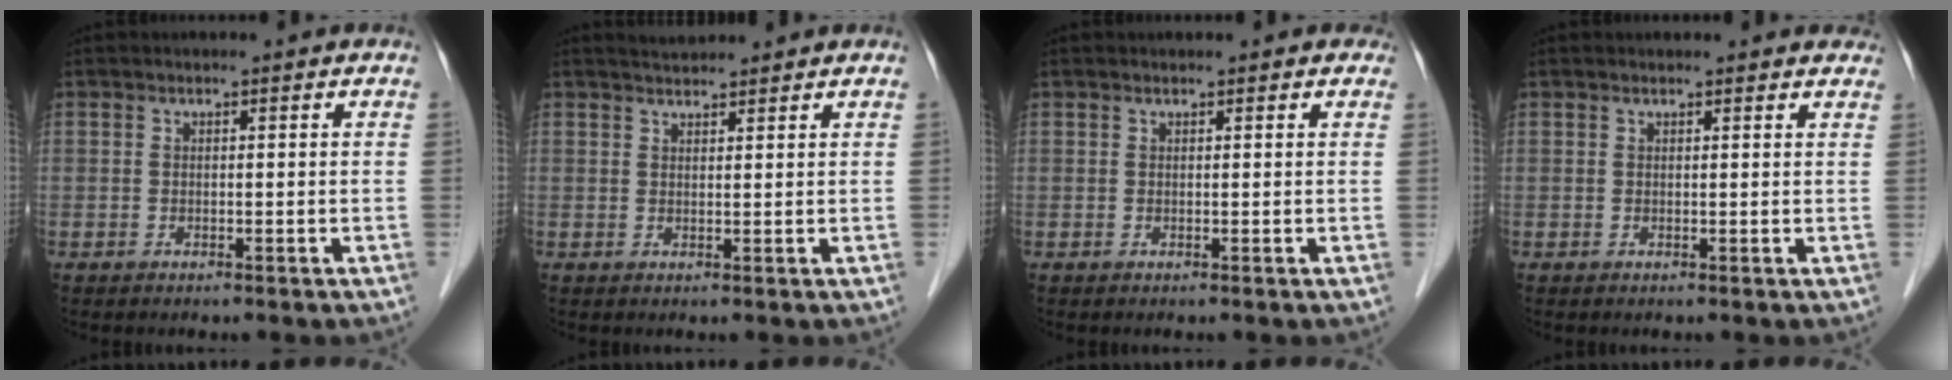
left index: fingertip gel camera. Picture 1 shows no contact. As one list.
[{"total": 2.5, "force": [2.4, 0.3, 0.5], "torque": [-0.011, 0.018, 0.043]}, {"total": 1.0, "force": [0.9, 0.5, 0.2], "torque": [-0.003, 0.008, 0.009]}, {"total": 4.0, "force": [3.7, 1.1, 0.7], "torque": [-0.001, 0.013, 0.030]}]